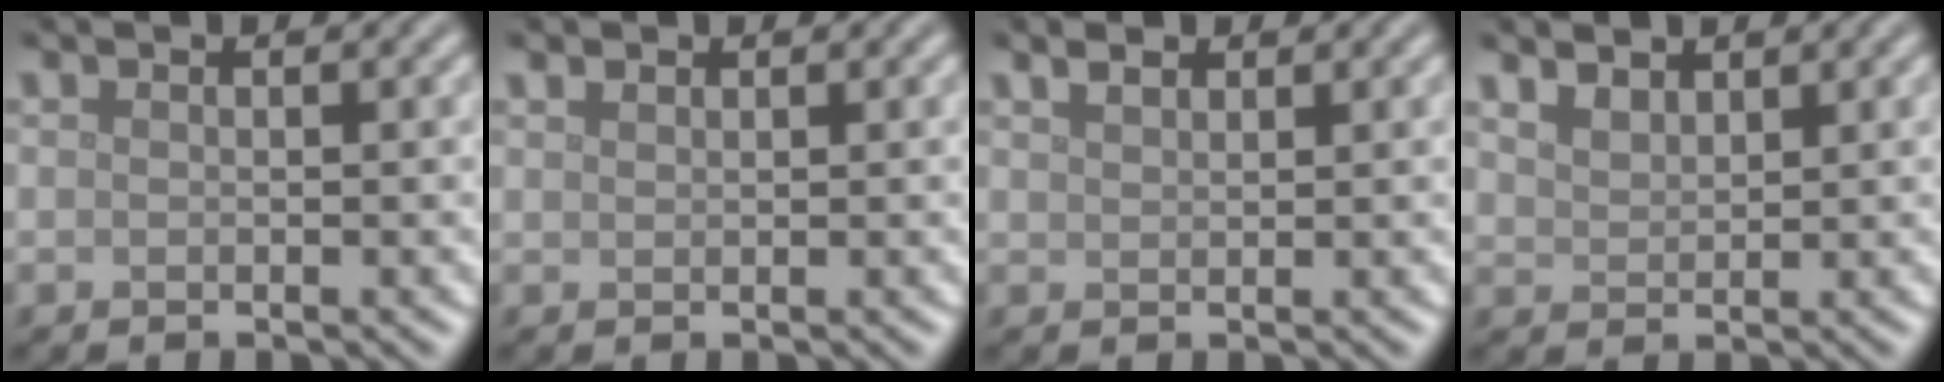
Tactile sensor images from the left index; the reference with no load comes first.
{"total": 0.6, "force": [0.6, 0.3, 0.1], "torque": [-0.005, 0.001, 0.013]}
{"total": 1.2, "force": [1.0, 0.5, 0.5], "torque": [-0.014, 0.004, 0.022]}
{"total": 2.2, "force": [1.8, 1.0, 0.7], "torque": [-0.020, 0.003, 0.040]}